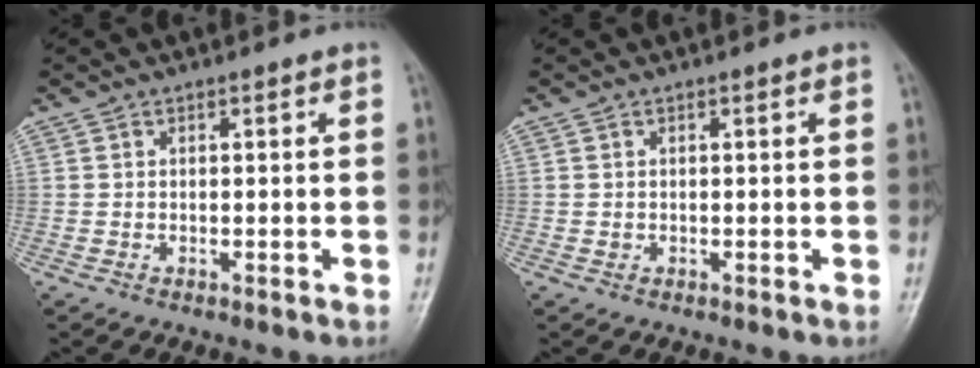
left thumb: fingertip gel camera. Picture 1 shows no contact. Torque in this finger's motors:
{"motor_torque": [-0.16, 0.06, 0.02, 0.00, 0.00]}